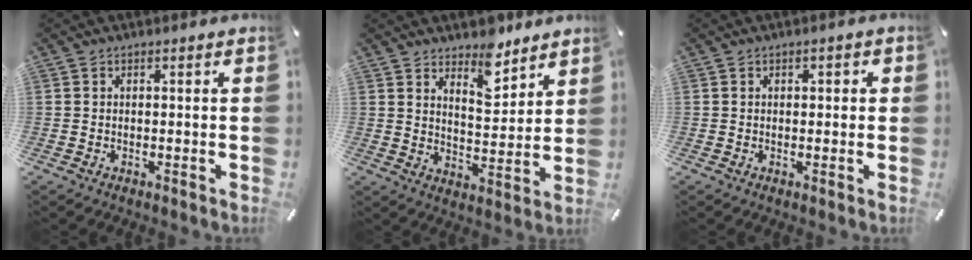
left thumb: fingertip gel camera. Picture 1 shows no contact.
{"total": 8.3, "force": [7.2, 3.8, 1.9], "torque": [-0.011, -0.062, 0.129]}
{"total": 1.0, "force": [-0.1, 0.7, 0.7], "torque": [-0.013, 0.005, -0.003]}